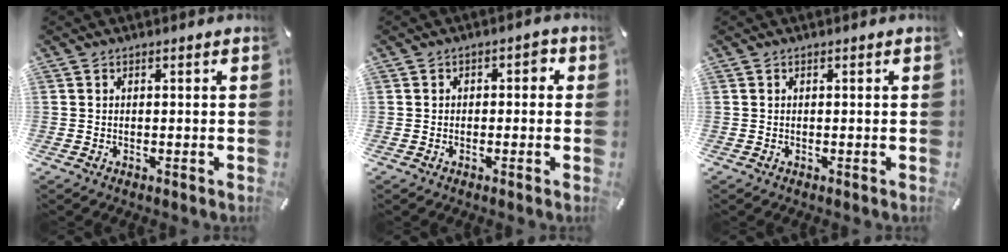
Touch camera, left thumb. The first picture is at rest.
{"total": 1.9, "force": [-1.0, 1.5, 0.7], "torque": [-0.015, 0.015, -0.024]}
{"total": 0.0}